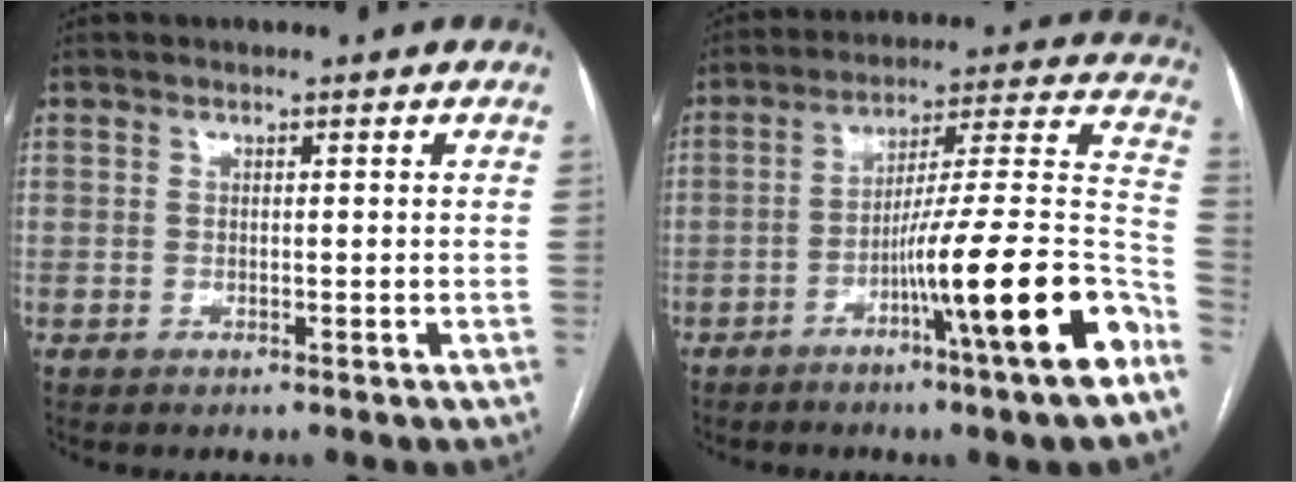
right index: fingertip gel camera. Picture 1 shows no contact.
{"total": 19.6, "force": [-9.1, -1.0, 17.3], "torque": [-0.220, -0.005, -0.144]}